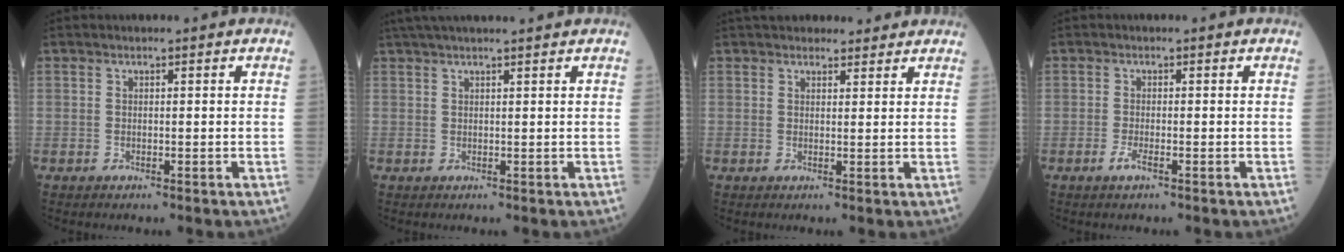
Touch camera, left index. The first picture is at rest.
{"total": 8.2, "force": [7.1, 0.2, 4.1], "torque": [-0.063, 0.035, 0.104]}
{"total": 7.7, "force": [6.9, 2.7, 2.2], "torque": [-0.018, 0.025, 0.090]}
{"total": 1.3, "force": [-0.7, 0.1, 1.1], "torque": [-0.029, -0.004, -0.015]}